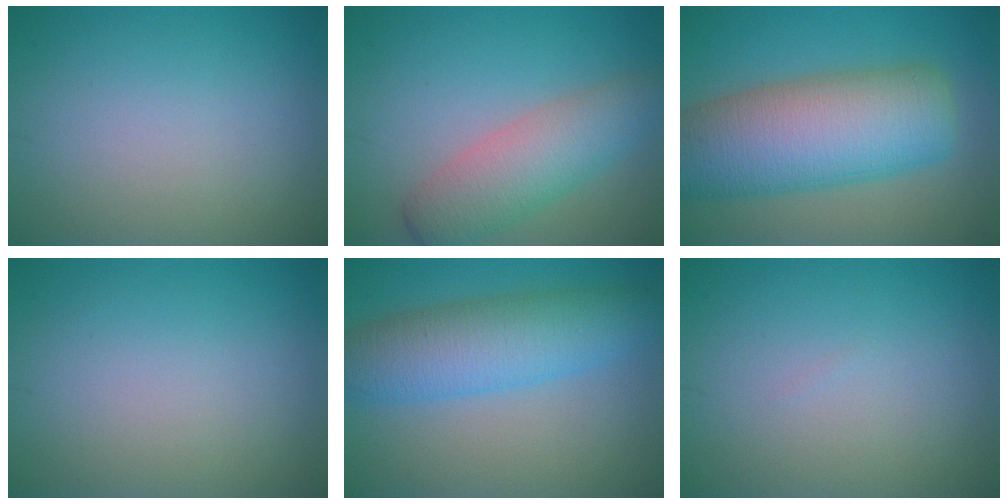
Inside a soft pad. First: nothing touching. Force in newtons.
{"total": 5.5, "press": 5.5, "slide": 0.3}
{"total": 12.1, "press": 12.1, "slide": 0.4}
{"total": 0.0}
{"total": 7.2, "press": 7.2, "slide": 0.1}
{"total": 0.0}